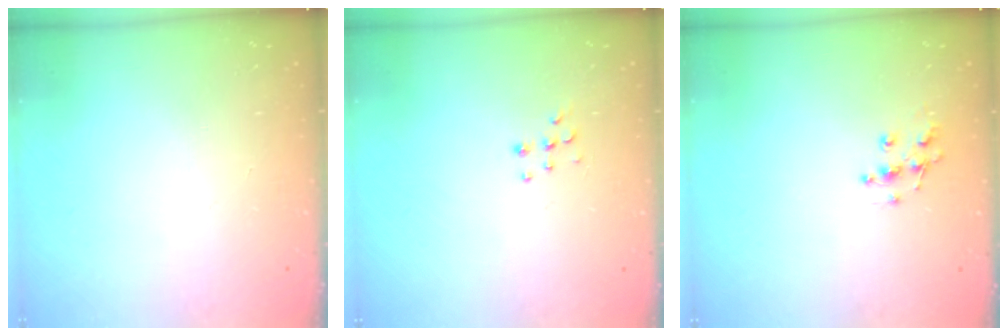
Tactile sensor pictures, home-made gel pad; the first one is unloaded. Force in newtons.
{"total": 6.2, "press": 6.1, "slide": 0.7}
{"total": 7.8, "press": 7.7, "slide": 0.5}